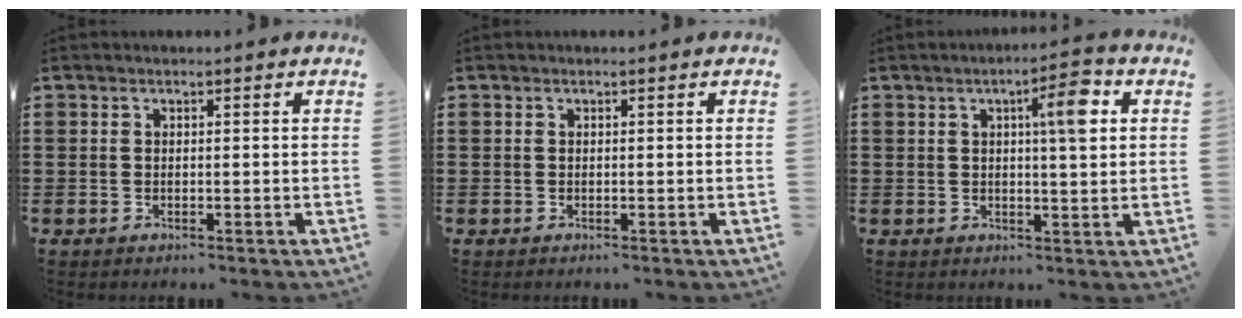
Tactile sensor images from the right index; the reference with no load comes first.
{"total": 0.0}
{"total": 6.3, "force": [2.1, 1.2, 5.8], "torque": [-0.086, -0.002, 0.023]}